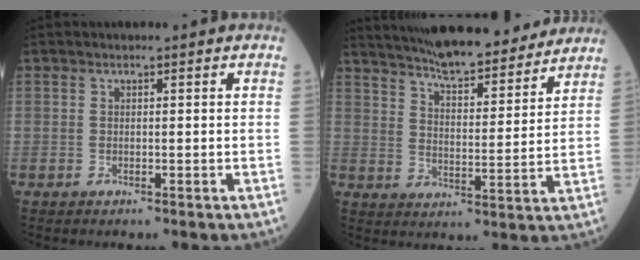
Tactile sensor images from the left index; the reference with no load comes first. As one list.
[{"total": 19.3, "force": [17.3, 2.8, 8.0], "torque": [-0.125, 0.006, 0.248]}]